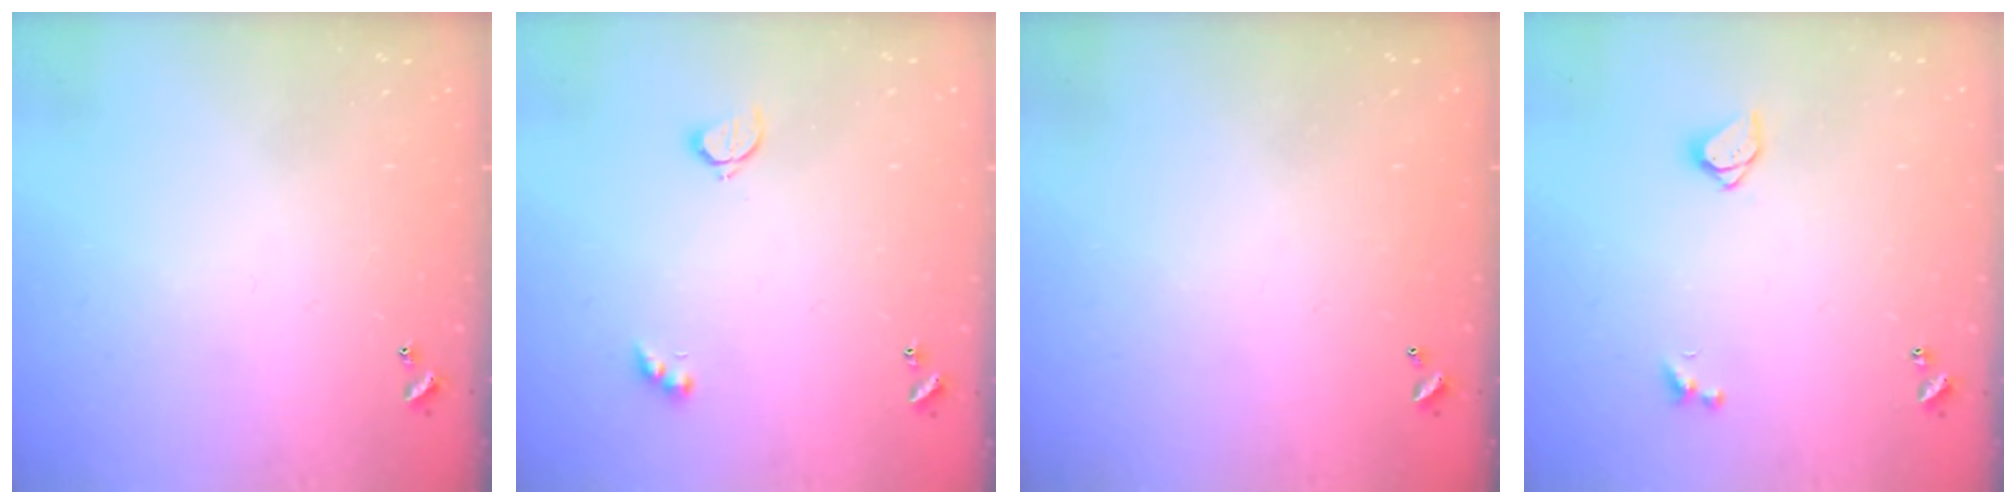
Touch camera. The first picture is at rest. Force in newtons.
{"total": 2.6, "press": 2.5, "slide": 0.5}
{"total": 2.9, "press": 2.9, "slide": 0.1}
{"total": 1.6, "press": 1.5, "slide": 0.3}